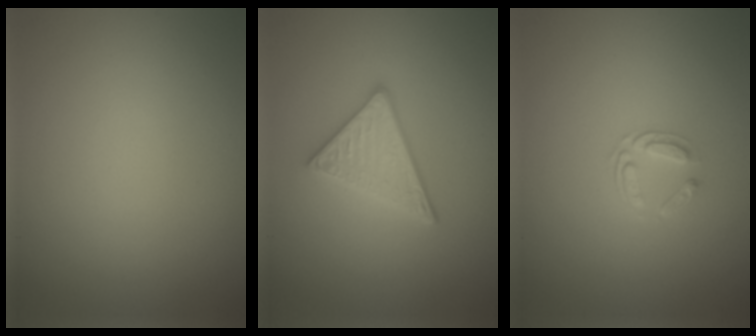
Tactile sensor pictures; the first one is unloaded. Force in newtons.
{"total": 3.6, "press": 3.1, "slide": 1.9}
{"total": 1.6, "press": 1.0, "slide": 1.2}